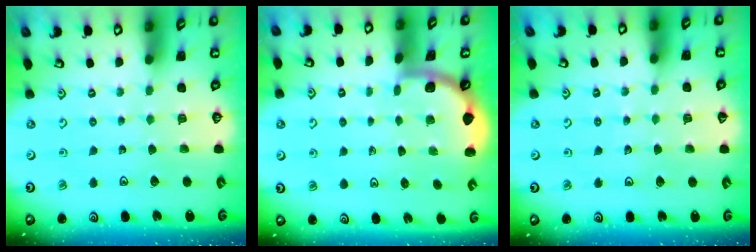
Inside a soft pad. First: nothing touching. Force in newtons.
{"total": 1.9, "press": 1.9, "slide": 0.0}
{"total": 3.1, "press": 3.1, "slide": 0.3}